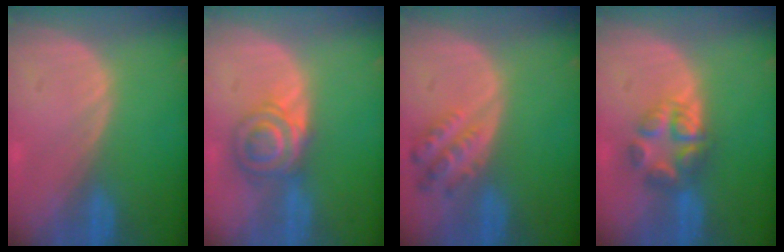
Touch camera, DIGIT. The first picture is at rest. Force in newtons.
{"total": 6.7, "press": 5.9, "slide": 3.2}
{"total": 4.9, "press": 4.8, "slide": 1.1}
{"total": 5.7, "press": 5.5, "slide": 1.2}